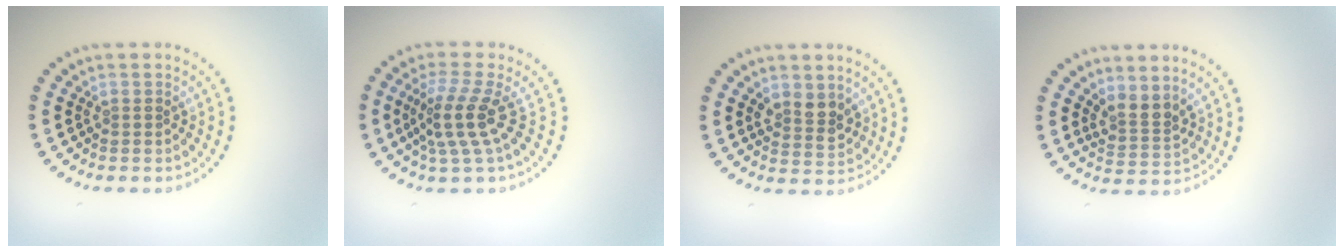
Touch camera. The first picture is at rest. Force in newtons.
{"total": 3.6, "press": 2.7, "slide": 2.4}
{"total": 2.5, "press": 2.3, "slide": 0.9}
{"total": 2.4, "press": 1.8, "slide": 1.6}